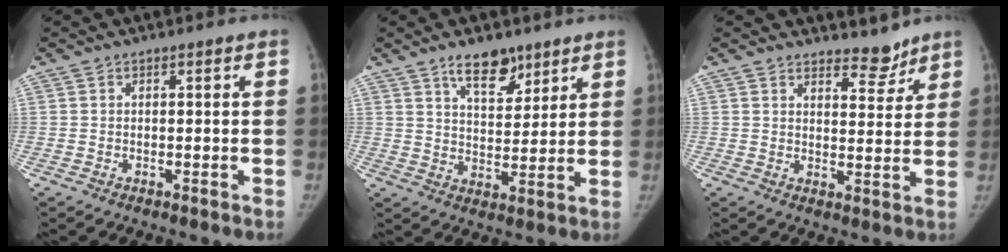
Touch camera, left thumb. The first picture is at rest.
{"total": 8.5, "force": [6.0, 3.9, 4.6], "torque": [-0.044, -0.041, 0.101]}
{"total": 4.9, "force": [4.5, 1.7, 1.1], "torque": [0.006, -0.040, 0.069]}